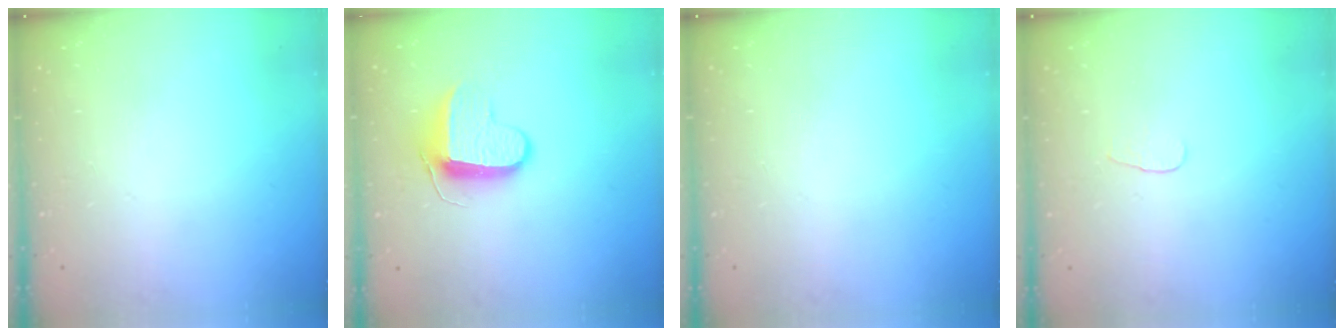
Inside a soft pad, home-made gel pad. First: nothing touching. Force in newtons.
{"total": 9.4, "press": 9.4, "slide": 0.5}
{"total": 0.0}
{"total": 2.8, "press": 2.8, "slide": 0.3}